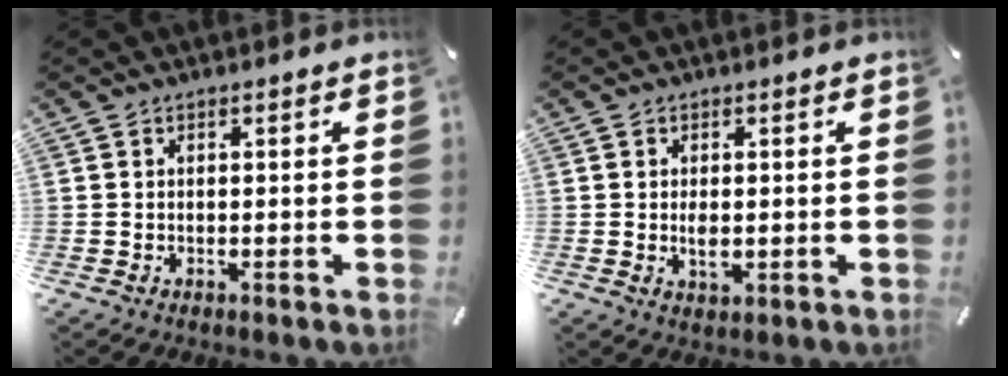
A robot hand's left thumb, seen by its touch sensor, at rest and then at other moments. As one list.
[{"total": 3.1, "force": [-0.2, 1.4, 2.7], "torque": [-0.059, -0.008, -0.010]}]